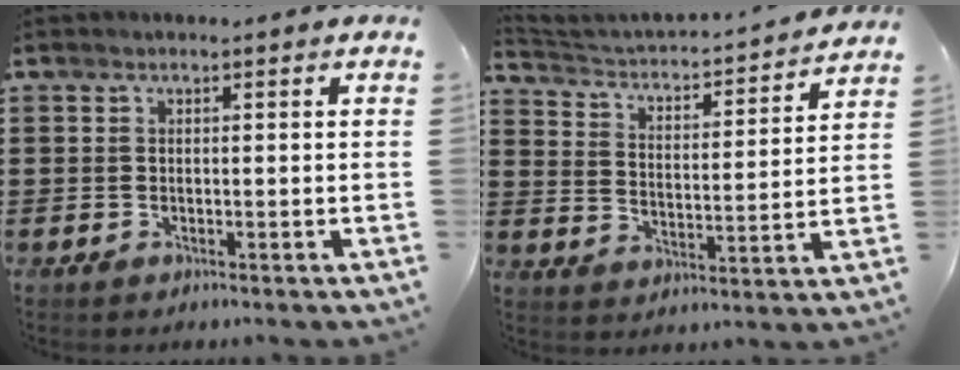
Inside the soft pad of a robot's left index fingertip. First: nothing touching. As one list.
[{"total": 2.1, "force": [2.0, 0.3, 0.5], "torque": [-0.029, -0.028, 0.022]}]